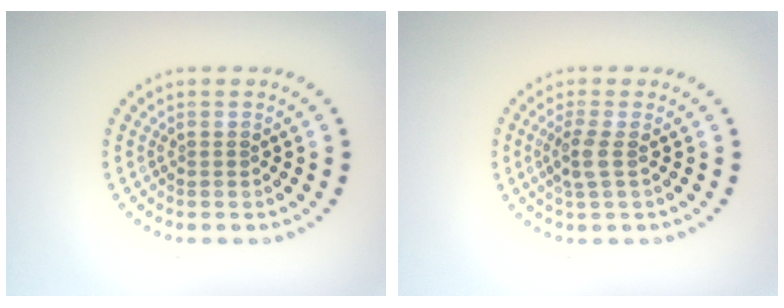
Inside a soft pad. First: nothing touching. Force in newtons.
{"total": 2.0, "press": 1.7, "slide": 1.1}